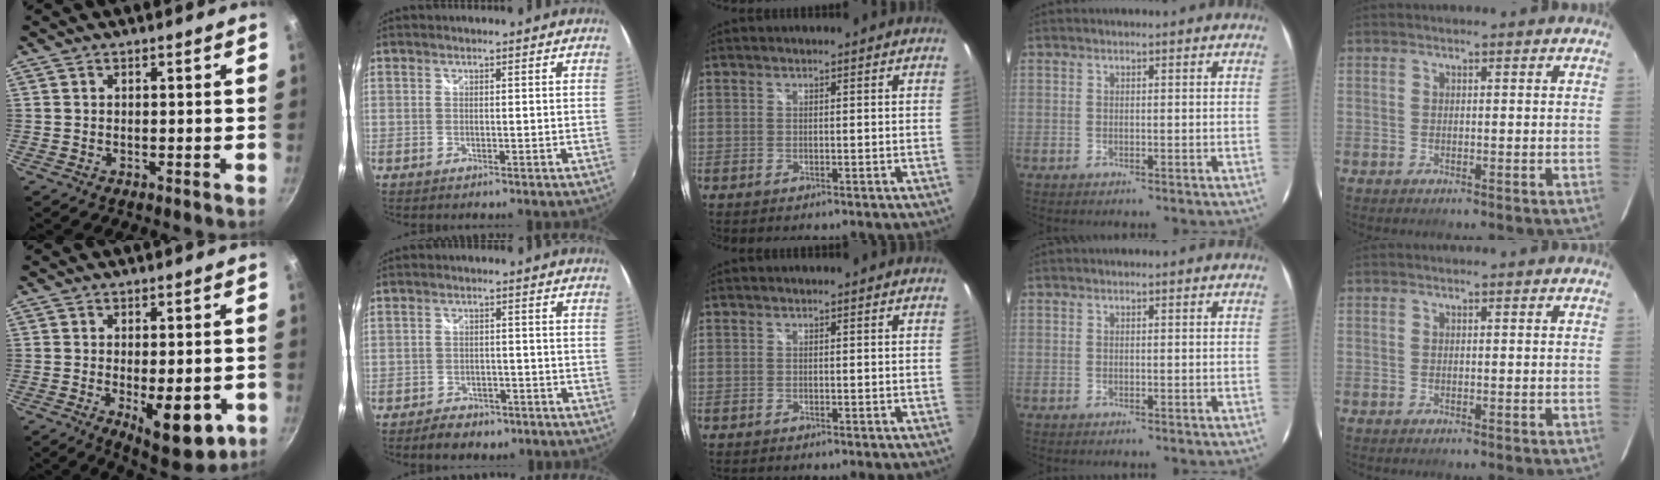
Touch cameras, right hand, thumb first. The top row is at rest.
{"thumb": {"total": 12.2, "force": [-3.5, 5.1, 10.6], "torque": [-0.109, -0.003, -0.034]}, "index": {"total": 6.5, "force": [-4.8, 3.7, 2.3], "torque": [-0.063, 0.005, -0.064]}}